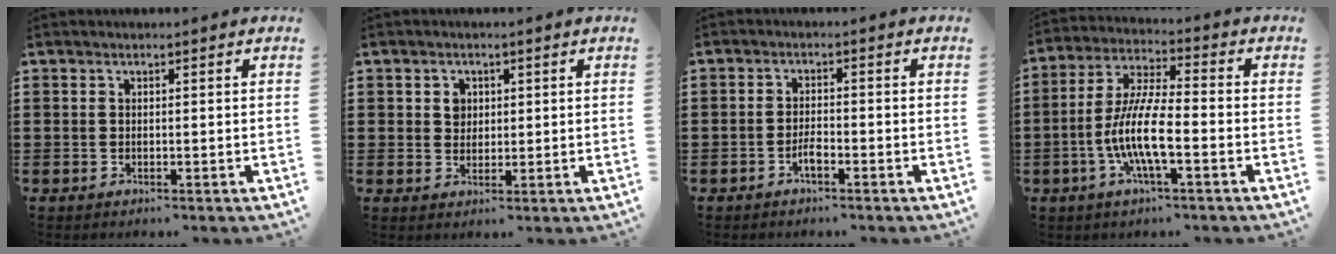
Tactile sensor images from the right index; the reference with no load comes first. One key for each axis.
{"total": 2.3, "fx": 0.8, "fy": 2.0, "fz": 0.8, "tx": -0.023, "ty": 0.011, "tz": 0.013}
{"total": 2.3, "fx": -1.5, "fy": 0.7, "fz": 1.7, "tx": -0.040, "ty": 0.000, "tz": -0.030}
{"total": 9.5, "fx": -2.9, "fy": 2.0, "fz": 8.8, "tx": -0.201, "ty": -0.017, "tz": -0.063}